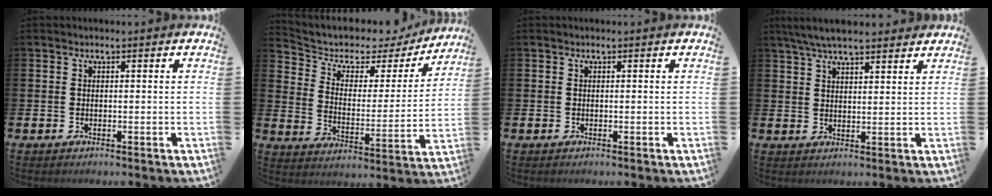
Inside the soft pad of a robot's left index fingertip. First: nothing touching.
{"total": 5.4, "force": [4.3, 2.9, 1.5], "torque": [-0.061, -0.033, 0.064]}
{"total": 0.0}
{"total": 5.7, "force": [5.1, 1.1, 2.1], "torque": [-0.050, -0.012, 0.094]}